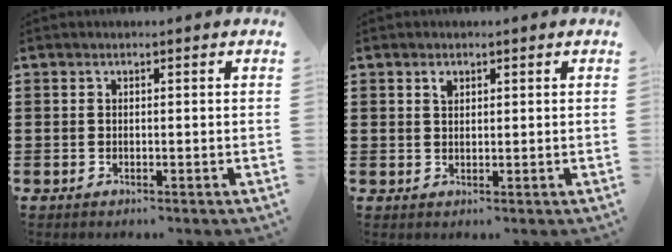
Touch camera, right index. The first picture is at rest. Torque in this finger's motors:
{"motor_torque": [0.07, -0.07, 0.03, 0.03]}